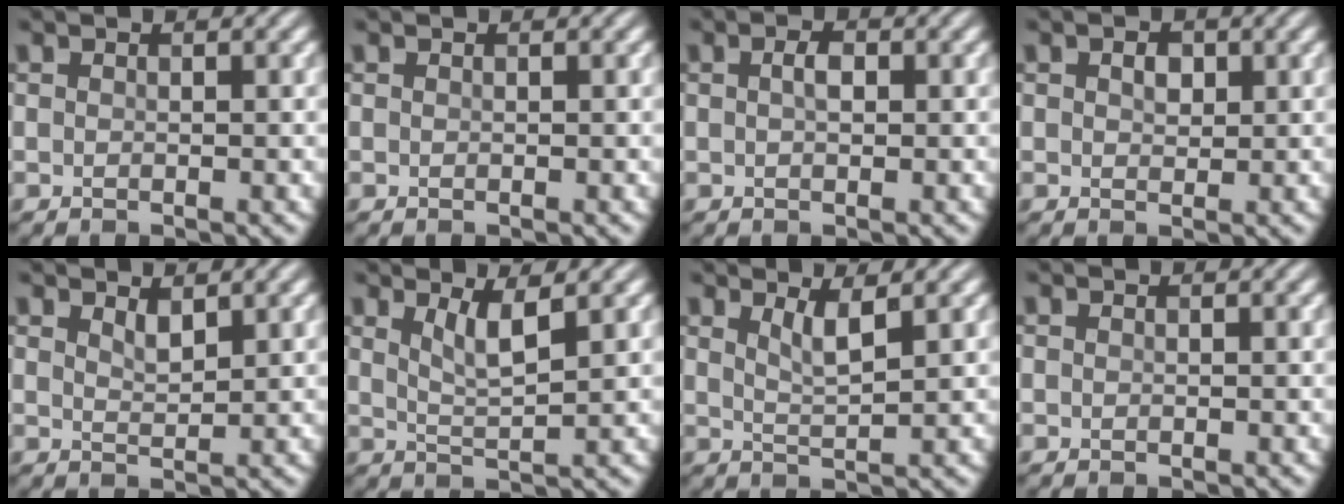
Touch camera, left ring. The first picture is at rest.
{"total": 0.0}
{"total": 1.4, "force": [0.2, 0.7, 1.2], "torque": [-0.022, 0.004, 0.001]}
{"total": 1.6, "force": [0.5, 1.1, 1.0], "torque": [-0.016, 0.001, 0.007]}
{"total": 1.4, "force": [1.1, 0.3, 0.9], "torque": [-0.018, 0.000, 0.022]}
{"total": 2.7, "force": [1.5, 0.5, 2.2], "torque": [-0.037, -0.005, 0.030]}
{"total": 2.2, "force": [1.3, 0.5, 1.8], "torque": [-0.028, -0.003, 0.023]}
{"total": 0.0}